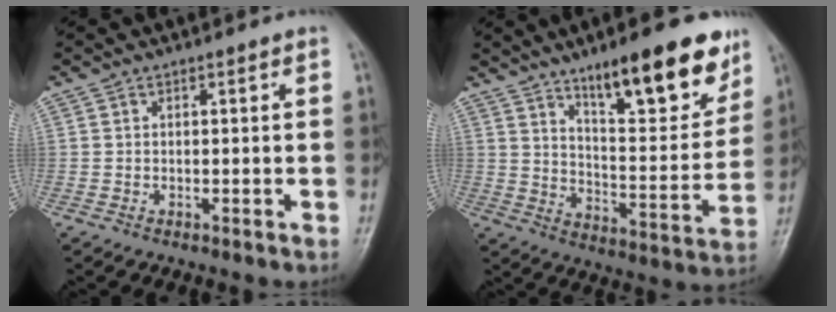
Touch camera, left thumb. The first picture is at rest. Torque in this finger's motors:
{"motor_torque": [1.73, 1.03, 1.47, -1.30, 0.08]}